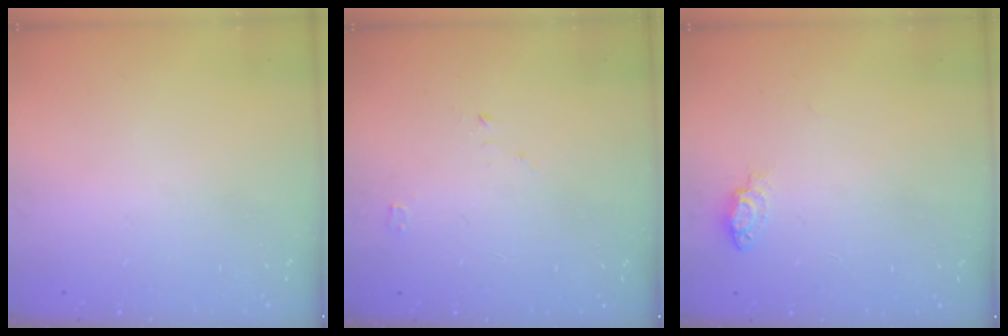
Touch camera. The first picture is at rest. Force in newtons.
{"total": 2.5, "press": 2.5, "slide": 0.3}
{"total": 5.7, "press": 5.5, "slide": 1.4}